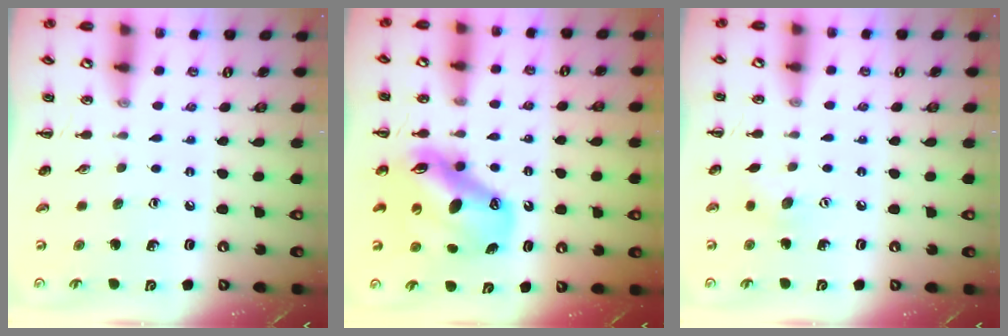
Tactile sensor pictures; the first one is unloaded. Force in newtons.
{"total": 12.7, "press": 12.2, "slide": 3.7}
{"total": 4.4, "press": 4.3, "slide": 0.7}